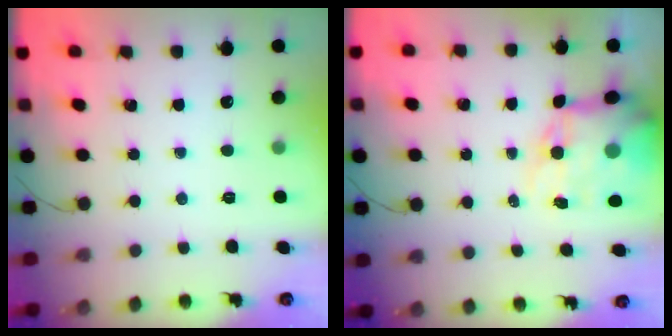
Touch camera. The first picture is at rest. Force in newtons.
{"total": 14.5, "press": 14.0, "slide": 3.8}